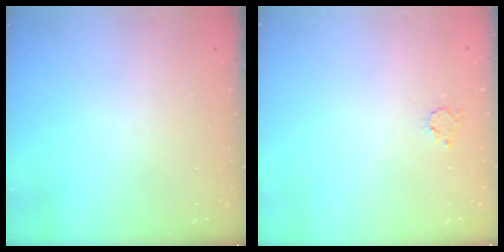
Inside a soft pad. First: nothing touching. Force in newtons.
{"total": 2.6, "press": 2.6, "slide": 0.4}